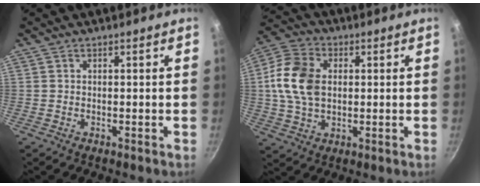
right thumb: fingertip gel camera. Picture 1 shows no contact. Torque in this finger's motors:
{"motor_torque": [0.08, 0.09, 1.38, 0.19, 0.09]}